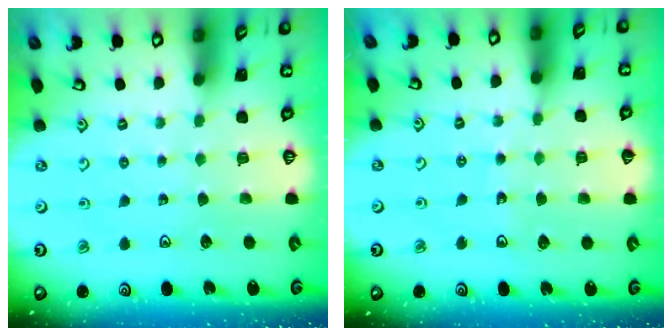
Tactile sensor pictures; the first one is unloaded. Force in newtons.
{"total": 5.3, "press": 4.9, "slide": 2.0}